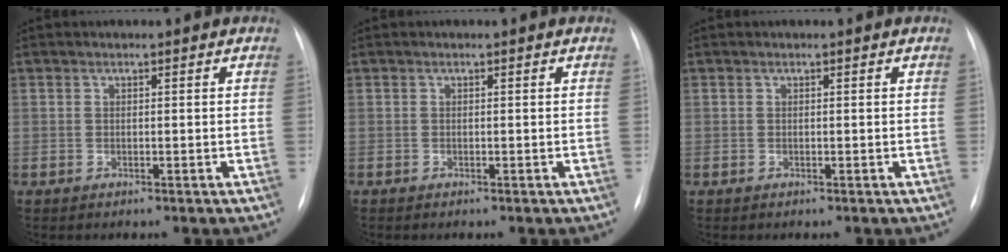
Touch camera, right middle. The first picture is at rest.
{"total": 0.0}
{"total": 0.0}